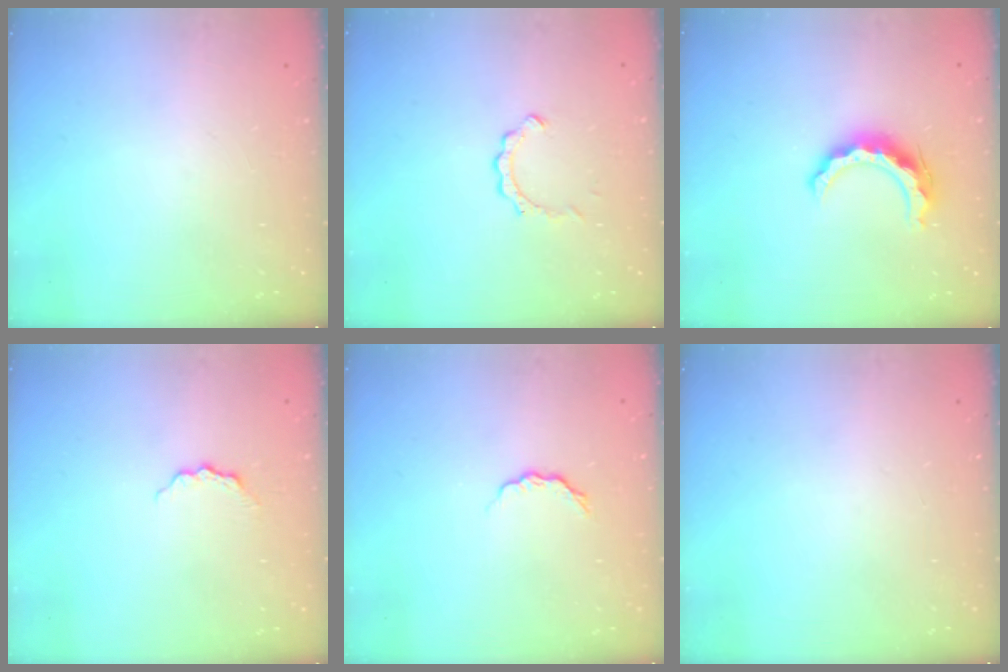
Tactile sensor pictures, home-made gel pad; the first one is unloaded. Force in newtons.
{"total": 2.1, "press": 2.1, "slide": 0.2}
{"total": 10.4, "press": 10.4, "slide": 0.6}
{"total": 5.1, "press": 5.0, "slide": 0.4}
{"total": 5.3, "press": 5.2, "slide": 0.6}
{"total": 0.0}